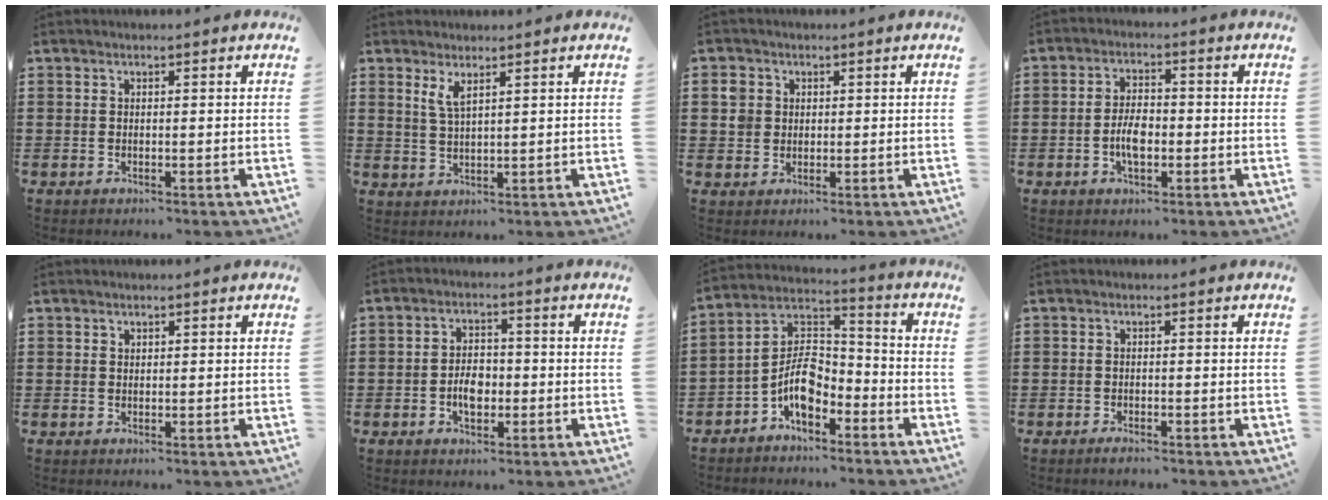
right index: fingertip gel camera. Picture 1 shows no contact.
{"total": 2.7, "force": [1.8, 0.6, 2.0], "torque": [-0.043, 0.003, 0.032]}
{"total": 3.0, "force": [0.8, 2.8, 0.6], "torque": [-0.025, 0.011, 0.013]}
{"total": 4.8, "force": [-1.1, 2.3, 4.1], "torque": [-0.089, 0.001, -0.023]}
{"total": 0.5, "force": [0.4, 0.3, -0.1], "torque": [0.001, 0.002, 0.009]}
{"total": 4.4, "force": [-1.1, 2.6, 3.3], "torque": [-0.055, 0.001, -0.021]}
{"total": 7.8, "force": [-4.2, 4.1, 5.2], "torque": [-0.120, -0.004, -0.085]}
{"total": 0.9, "force": [-0.8, 0.0, 0.3], "torque": [-0.009, -0.005, -0.015]}